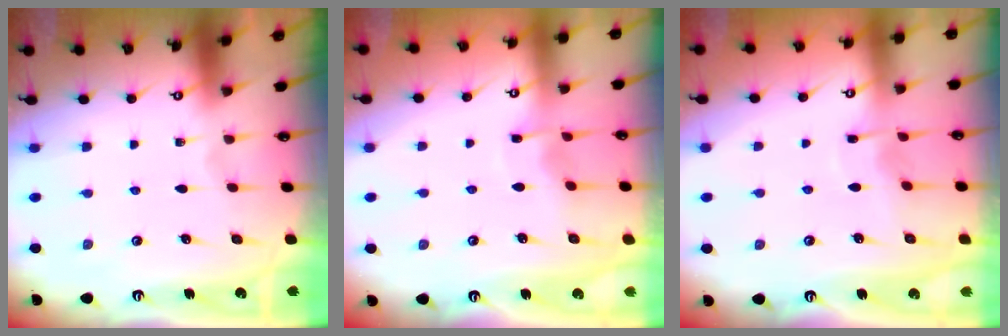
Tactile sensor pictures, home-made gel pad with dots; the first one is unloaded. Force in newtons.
{"total": 4.7, "press": 4.7, "slide": 0.7}
{"total": 2.9, "press": 2.9, "slide": 0.4}